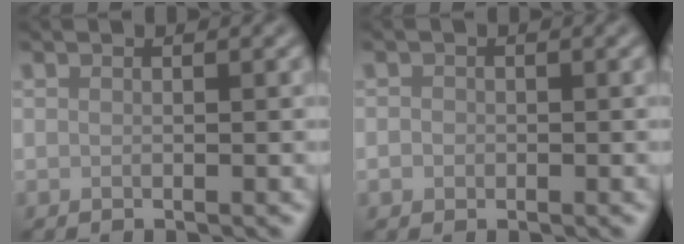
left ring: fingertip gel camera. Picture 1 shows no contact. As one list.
[{"total": 0.9, "force": [-0.2, 0.8, 0.3], "torque": [-0.002, -0.004, -0.006]}]